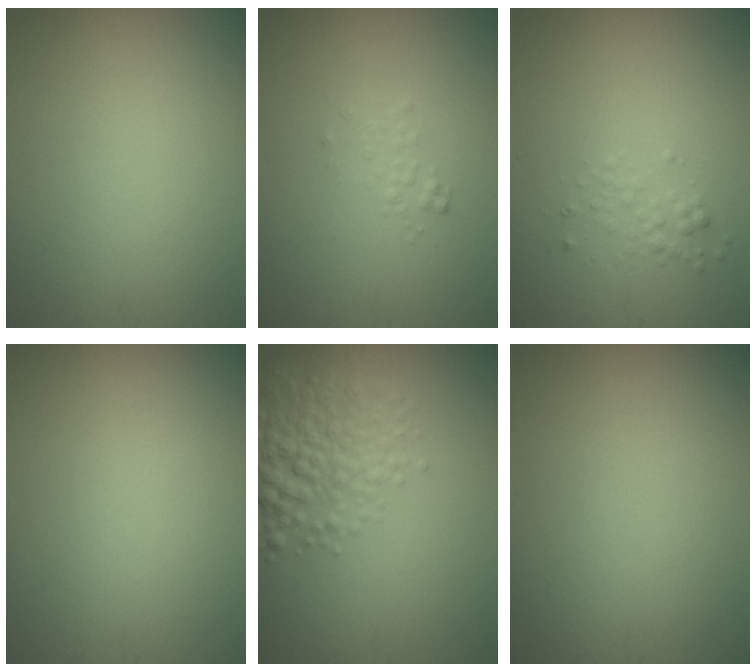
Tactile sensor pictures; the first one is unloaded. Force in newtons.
{"total": 0.9, "press": 0.9, "slide": 0.1}
{"total": 1.2, "press": 1.2, "slide": 0.1}
{"total": 0.0}
{"total": 5.0, "press": 5.0, "slide": 0.2}
{"total": 0.0}